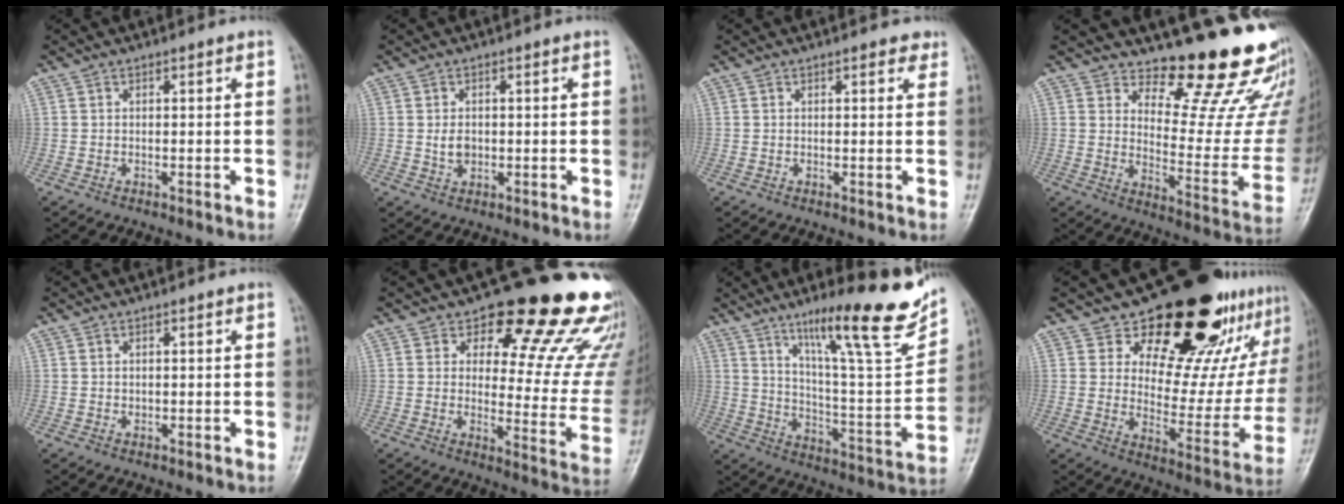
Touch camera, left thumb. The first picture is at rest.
{"total": 2.8, "force": [0.0, 2.1, 1.9], "torque": [-0.025, -0.001, 0.002]}
{"total": 1.8, "force": [1.1, 0.9, 1.0], "torque": [0.000, -0.003, 0.010]}
{"total": 18.9, "force": [16.6, 5.1, 7.6], "torque": [-0.046, -0.176, 0.208]}
{"total": 0.6, "force": [0.3, 0.5, 0.3], "torque": [0.001, -0.001, 0.004]}
{"total": 21.6, "force": [15.9, 8.5, 11.8], "torque": [-0.091, -0.107, 0.190]}
{"total": 22.7, "force": [14.3, 4.1, 17.2], "torque": [-0.231, -0.062, 0.229]}
{"total": 25.4, "force": [16.6, 11.7, 15.2], "torque": [-0.156, -0.093, 0.235]}